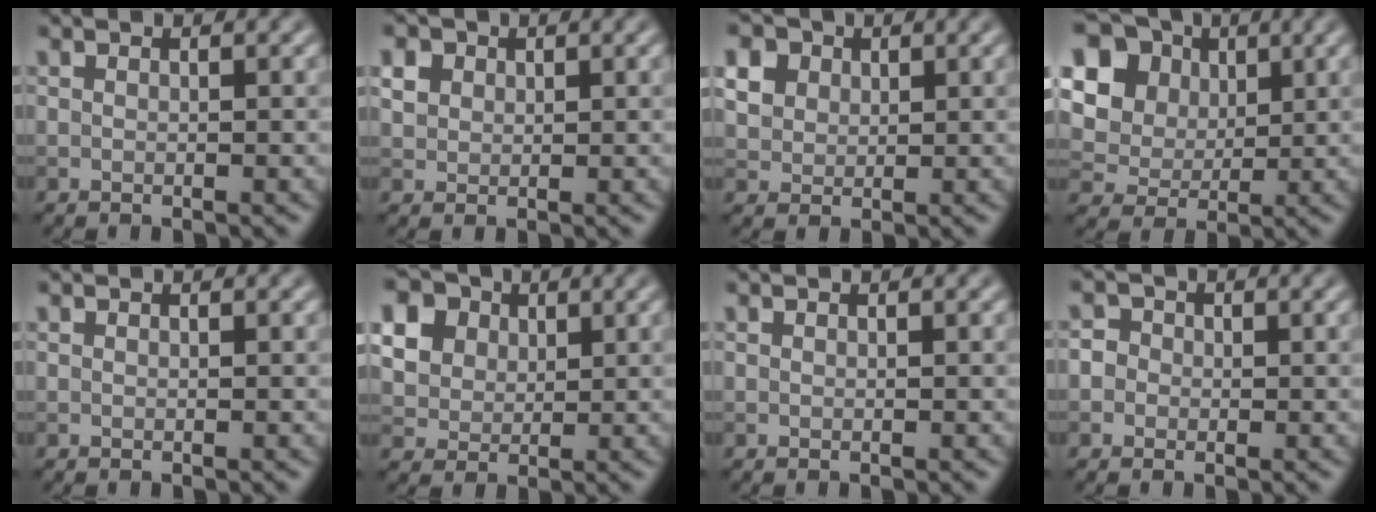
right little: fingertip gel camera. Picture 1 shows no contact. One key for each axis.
{"total": 2.2, "fx": 1.0, "fy": 1.8, "fz": 0.9, "tx": -0.020, "ty": 0.002, "tz": 0.022}
{"total": 5.8, "fx": 2.8, "fy": 4.4, "fz": 2.7, "tx": -0.085, "ty": 0.017, "tz": 0.047}
{"total": 15.6, "fx": 5.9, "fy": 12.8, "fz": 6.7, "tx": -0.177, "ty": 0.025, "tz": 0.100}
{"total": 0.0}
{"total": 11.6, "fx": 5.3, "fy": 9.0, "fz": 5.2, "tx": -0.143, "ty": 0.027, "tz": 0.091}
{"total": 0.0}
{"total": 2.6, "fx": 0.1, "fy": 2.5, "fz": 1.0, "tx": 0.010, "ty": 0.016, "tz": -0.028}